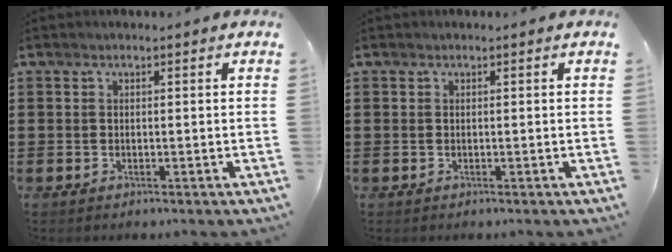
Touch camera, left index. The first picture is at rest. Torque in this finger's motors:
{"motor_torque": [0.00, 0.00, 0.00, 0.00]}